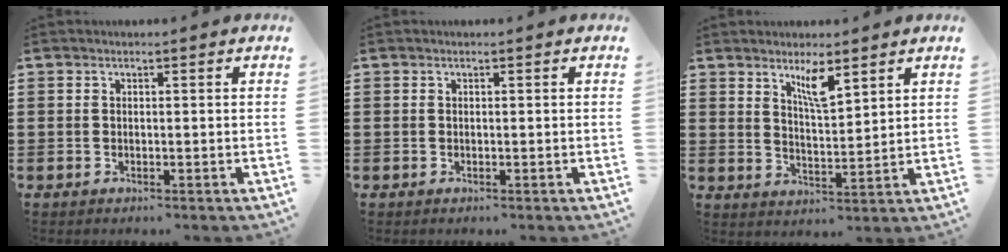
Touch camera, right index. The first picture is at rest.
{"total": 0.0}
{"total": 5.0, "force": [3.4, 1.0, 3.5], "torque": [-0.060, -0.004, 0.056]}